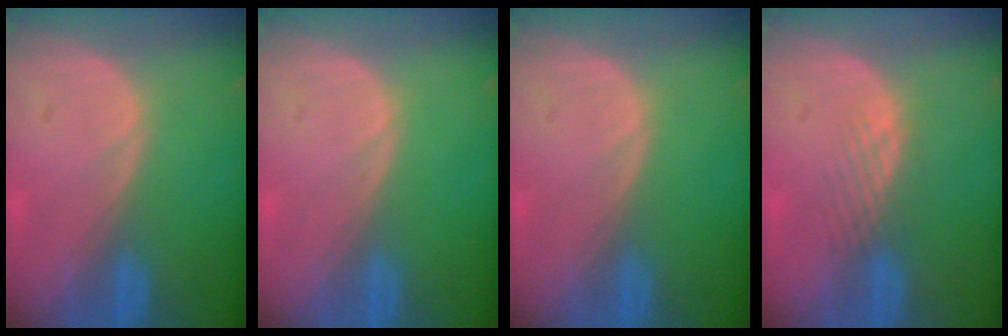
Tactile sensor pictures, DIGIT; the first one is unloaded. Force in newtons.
{"total": 0.0}
{"total": 0.0}
{"total": 2.9, "press": 2.3, "slide": 1.8}